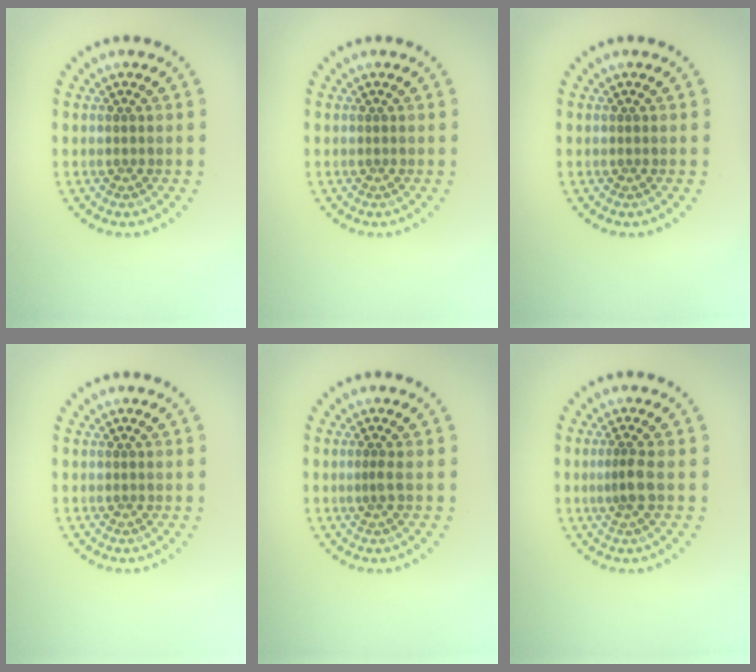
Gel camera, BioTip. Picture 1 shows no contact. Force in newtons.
{"total": 0.0}
{"total": 0.0}
{"total": 0.0}
{"total": 0.7, "press": 0.4, "slide": 0.6}
{"total": 2.0, "press": 1.6, "slide": 1.2}